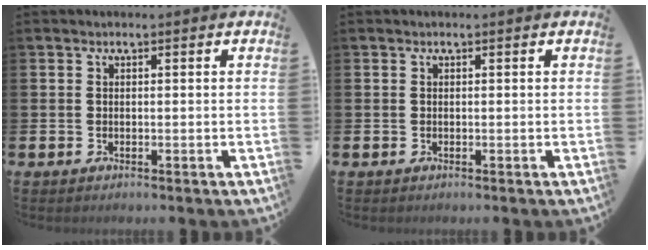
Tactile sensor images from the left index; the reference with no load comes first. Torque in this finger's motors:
{"motor_torque": [-0.15, -0.08, -0.09, -0.03]}